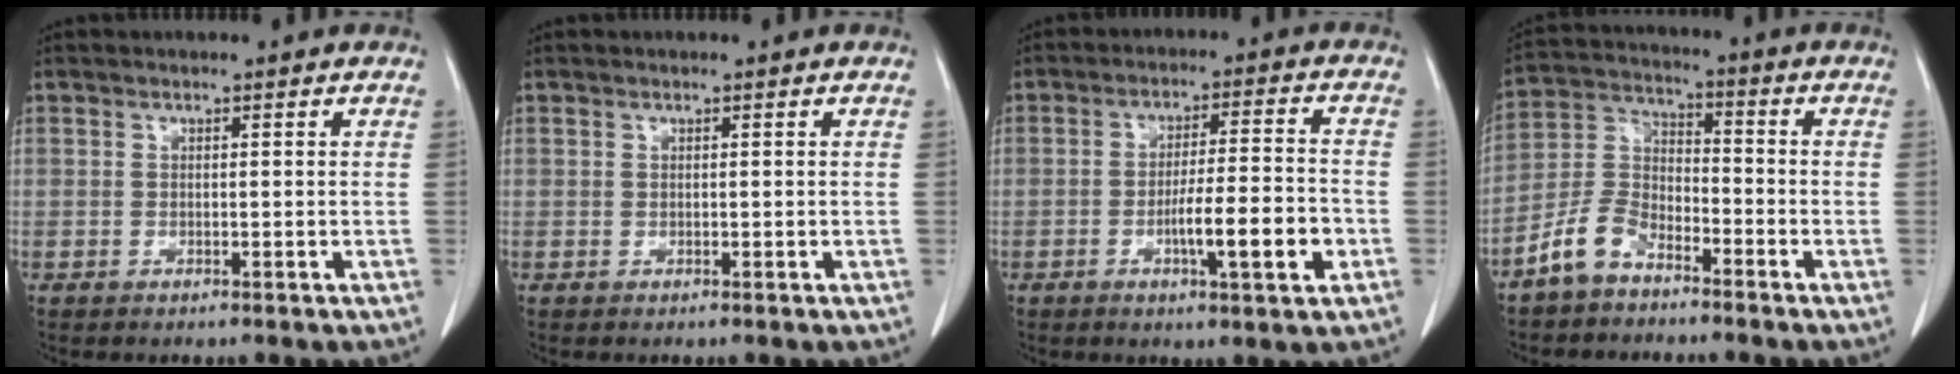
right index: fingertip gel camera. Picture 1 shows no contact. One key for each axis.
{"total": 0.0}
{"total": 9.3, "fx": -3.2, "fy": 0.9, "fz": 8.7, "tx": -0.138, "ty": 0.001, "tz": -0.051}
{"total": 7.4, "fx": -5.5, "fy": 3.6, "fz": 3.5, "tx": -0.086, "ty": 0.010, "tz": -0.118}